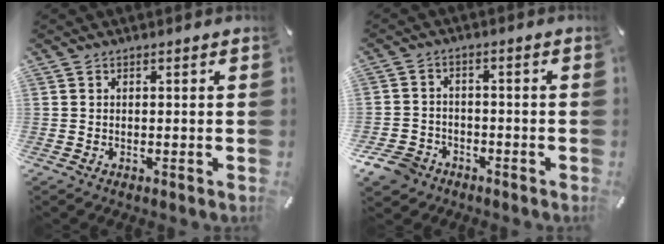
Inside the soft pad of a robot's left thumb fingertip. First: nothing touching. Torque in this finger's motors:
{"motor_torque": [-0.45, 0.70, 0.37, 0.34, 0.07]}